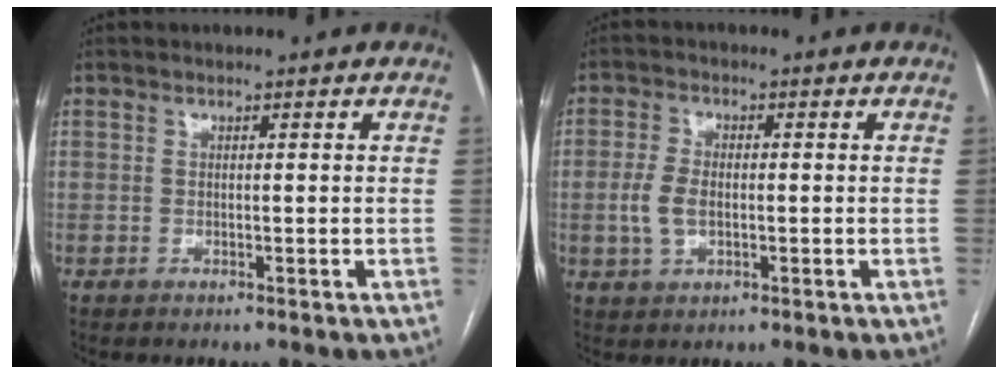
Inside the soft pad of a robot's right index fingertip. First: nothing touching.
{"total": 4.7, "force": [-0.6, 2.6, 3.8], "torque": [-0.091, 0.006, -0.010]}